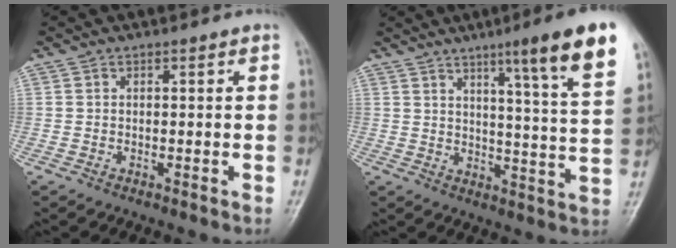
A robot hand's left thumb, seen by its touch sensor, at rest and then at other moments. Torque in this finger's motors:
{"motor_torque": [0.47, 0.42, 1.53, -1.24, 0.10]}